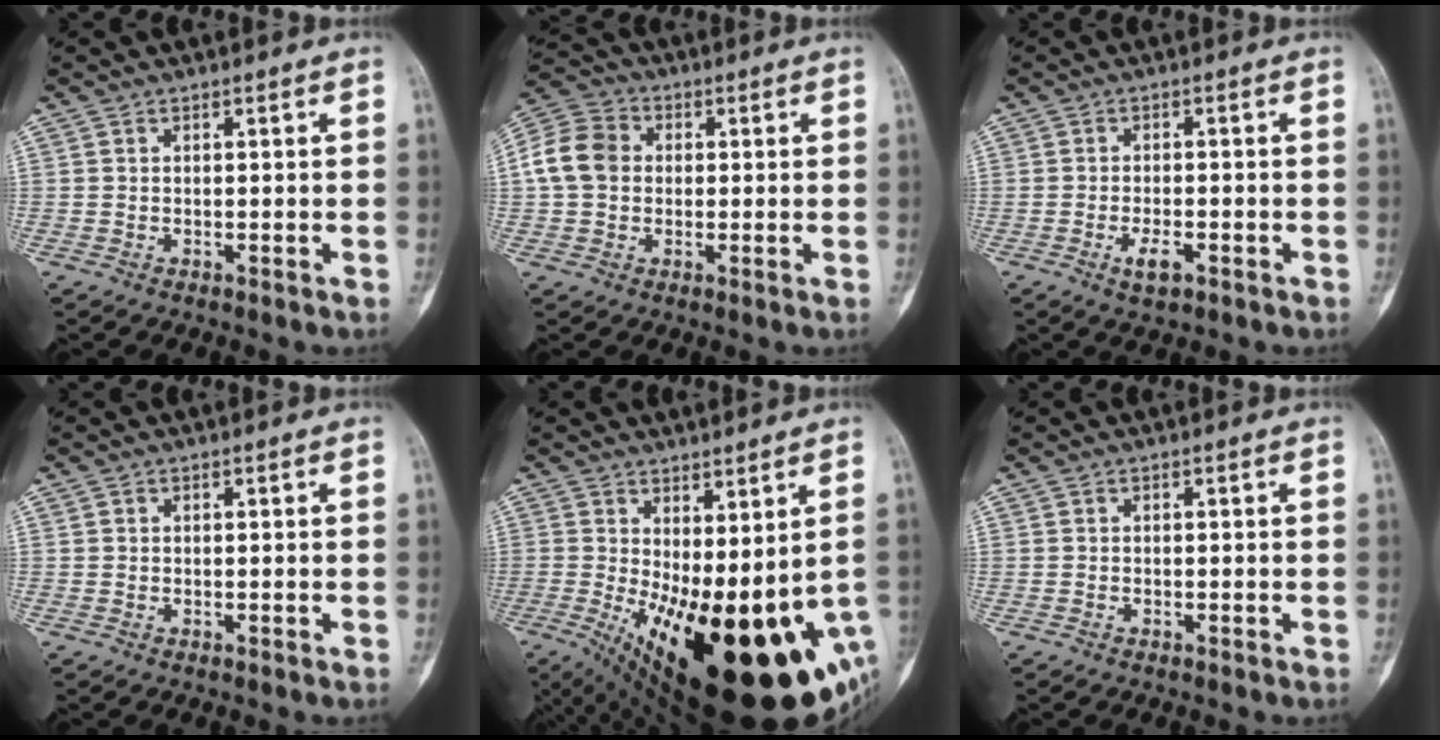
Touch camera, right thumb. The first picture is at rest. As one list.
[{"total": 9.1, "force": [0.3, 7.5, 5.1], "torque": [-0.094, 0.025, -0.008]}, {"total": 3.6, "force": [-1.7, 1.6, 2.8], "torque": [-0.047, 0.005, -0.026]}, {"total": 0.0}, {"total": 28.2, "force": [-6.4, 11.5, 24.9], "torque": [-0.301, -0.049, -0.062]}, {"total": 0.0}]